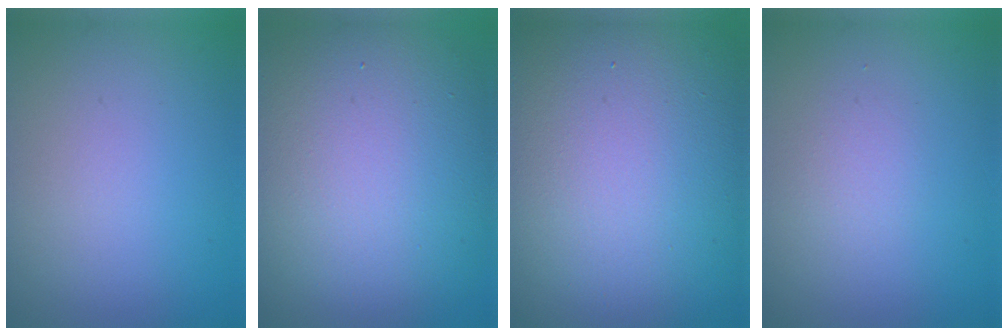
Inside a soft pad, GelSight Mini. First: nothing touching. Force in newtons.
{"total": 15.2, "press": 15.1, "slide": 1.0}
{"total": 21.4, "press": 21.3, "slide": 0.6}
{"total": 1.2, "press": 1.2, "slide": 0.1}